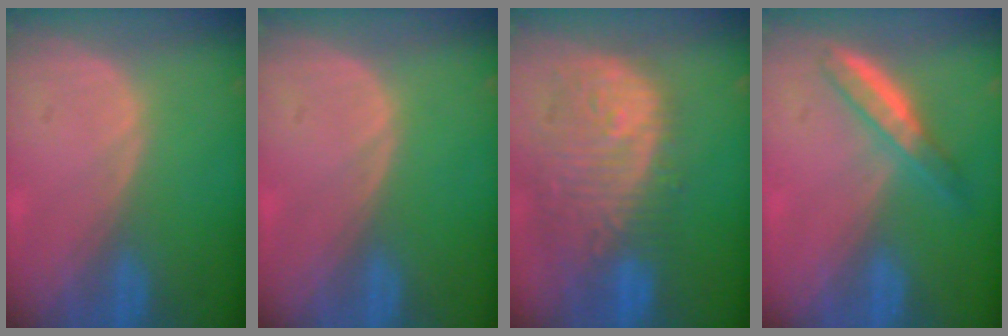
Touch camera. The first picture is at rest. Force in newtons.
{"total": 0.0}
{"total": 12.3, "press": 10.8, "slide": 5.9}
{"total": 5.1, "press": 4.6, "slide": 2.2}